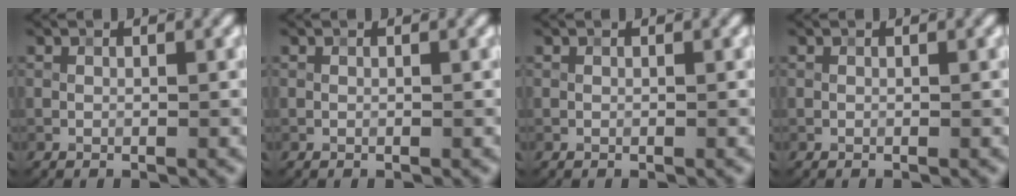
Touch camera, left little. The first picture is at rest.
{"total": 0.0}
{"total": 0.0}
{"total": 0.0}